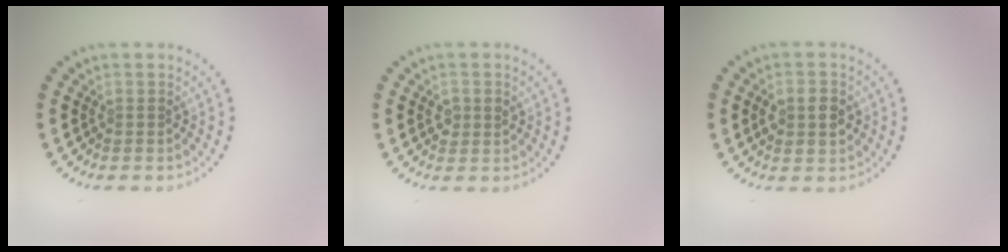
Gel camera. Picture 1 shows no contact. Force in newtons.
{"total": 1.6, "press": 1.5, "slide": 0.1}
{"total": 3.6, "press": 3.6, "slide": 0.2}